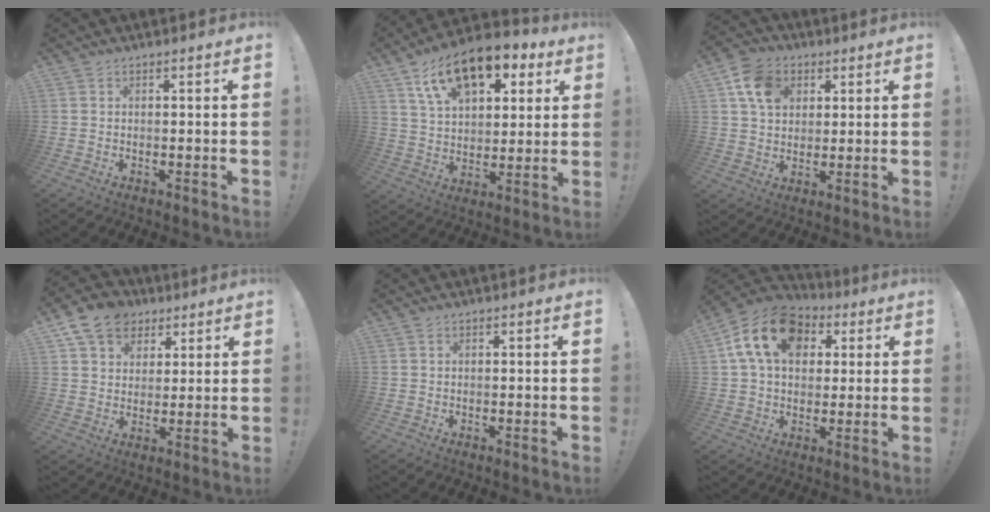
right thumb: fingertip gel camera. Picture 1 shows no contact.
{"total": 17.2, "force": [9.7, 9.5, 10.4], "torque": [-0.169, -0.048, 0.174]}
{"total": 11.7, "force": [4.7, 9.0, 5.8], "torque": [-0.091, -0.005, 0.094]}
{"total": 12.2, "force": [6.6, 9.3, 4.5], "torque": [-0.065, -0.034, 0.131]}
{"total": 0.0}
{"total": 17.2, "force": [6.1, 12.0, 10.6], "torque": [-0.167, -0.004, 0.115]}